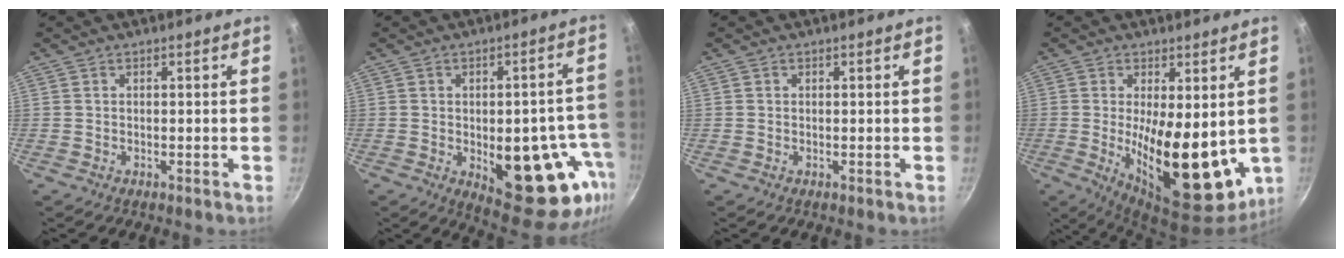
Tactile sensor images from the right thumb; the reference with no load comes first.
{"total": 18.7, "force": [-5.0, 8.9, 15.6], "torque": [-0.139, 0.008, -0.053]}
{"total": 0.0}
{"total": 18.0, "force": [-0.4, 7.6, 16.3], "torque": [-0.228, -0.031, 0.008]}